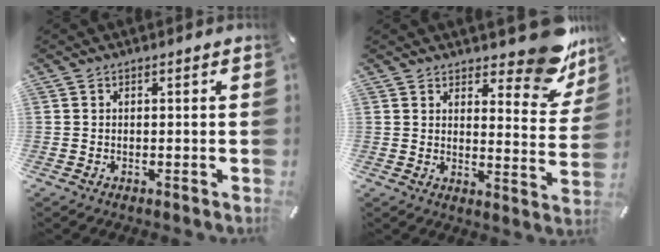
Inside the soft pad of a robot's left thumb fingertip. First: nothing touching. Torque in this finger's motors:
{"motor_torque": [0.84, -0.54, 0.27, -0.13, 0.01]}